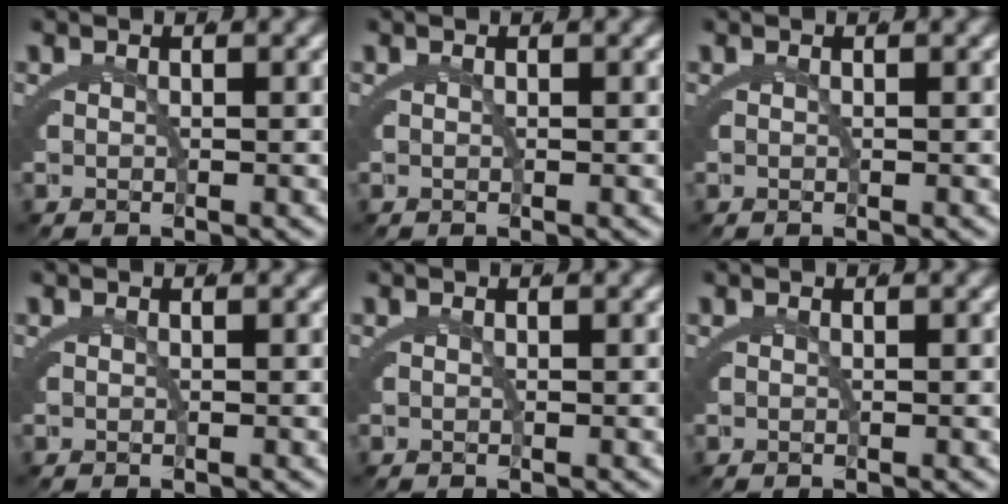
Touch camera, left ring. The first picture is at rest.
{"total": 0.0}
{"total": 0.0}
{"total": 0.0}
{"total": 0.0}
{"total": 0.0}